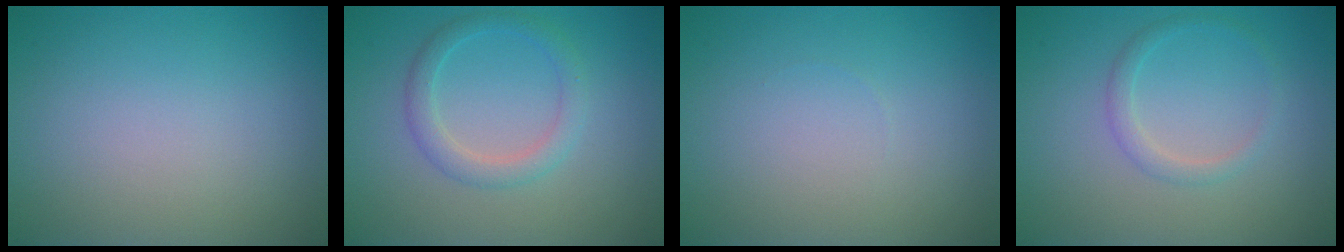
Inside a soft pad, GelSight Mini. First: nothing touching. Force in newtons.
{"total": 2.4, "press": 2.4, "slide": 0.1}
{"total": 0.0}
{"total": 1.6, "press": 1.6, "slide": 0.1}